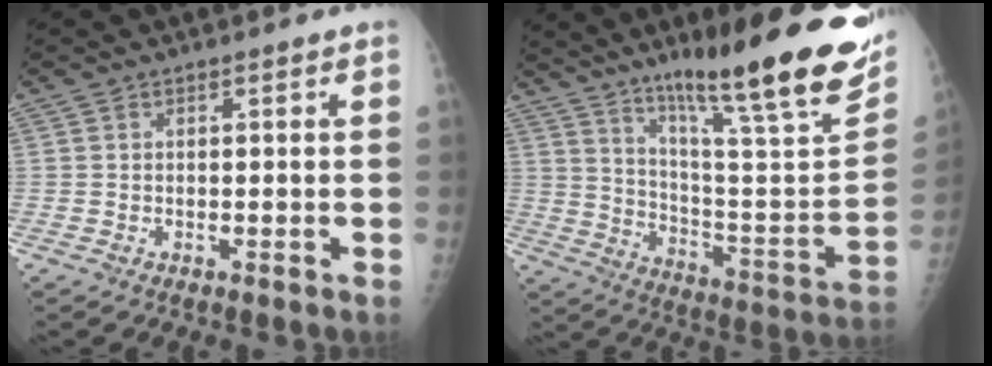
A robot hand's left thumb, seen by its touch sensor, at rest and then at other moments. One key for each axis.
{"total": 28.6, "fx": 18.4, "fy": 4.2, "fz": 21.5, "tx": -0.304, "ty": -0.075, "tz": 0.286}